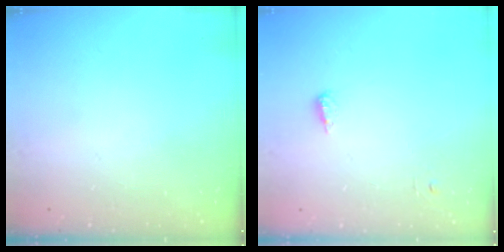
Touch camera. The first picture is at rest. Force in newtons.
{"total": 4.9, "press": 4.8, "slide": 1.0}